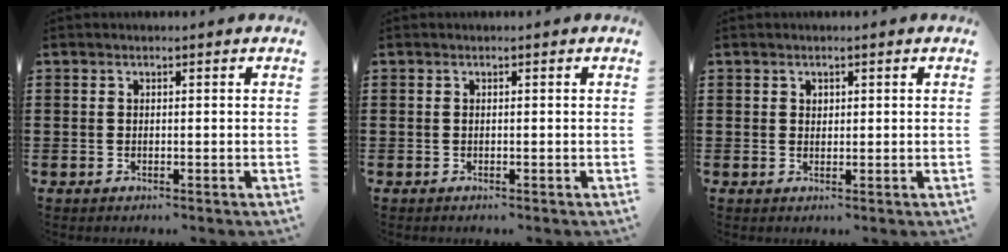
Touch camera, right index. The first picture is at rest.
{"total": 0.0}
{"total": 0.9, "force": [0.5, 0.7, 0.2], "torque": [-0.006, 0.003, 0.010]}